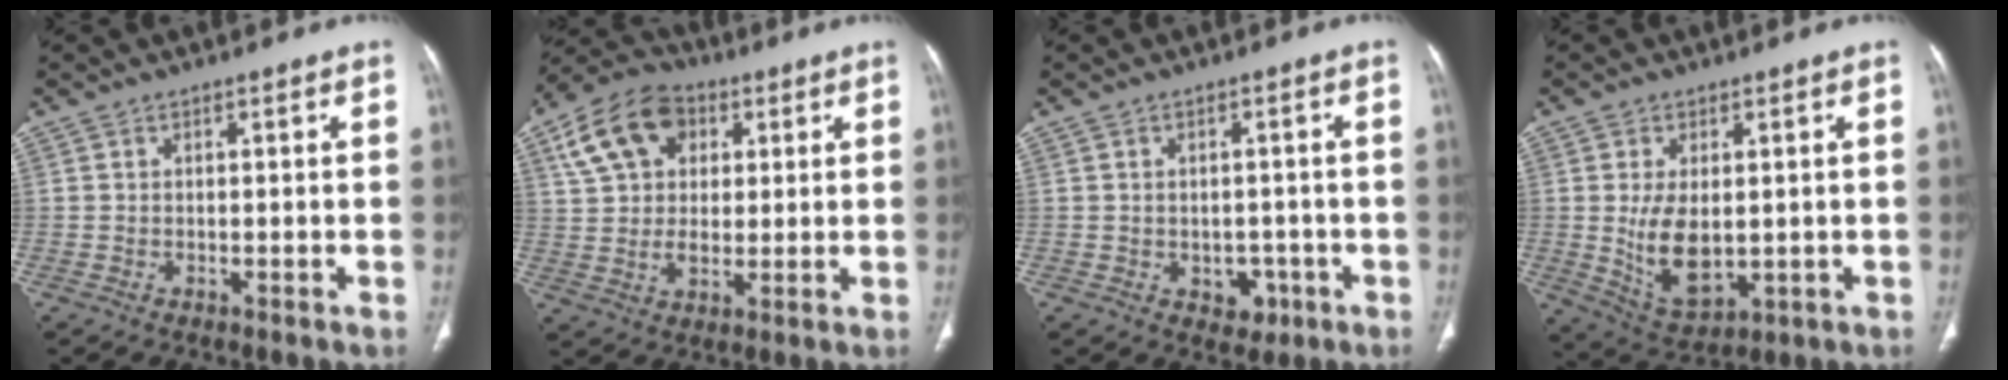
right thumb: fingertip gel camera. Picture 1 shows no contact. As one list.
[{"total": 14.9, "force": [5.4, 10.5, 9.1], "torque": [-0.147, 0.006, 0.094]}, {"total": 4.2, "force": [-1.5, 3.2, 2.2], "torque": [-0.008, 0.010, -0.010]}, {"total": 9.8, "force": [0.0, 5.5, 8.1], "torque": [-0.135, -0.016, 0.019]}]